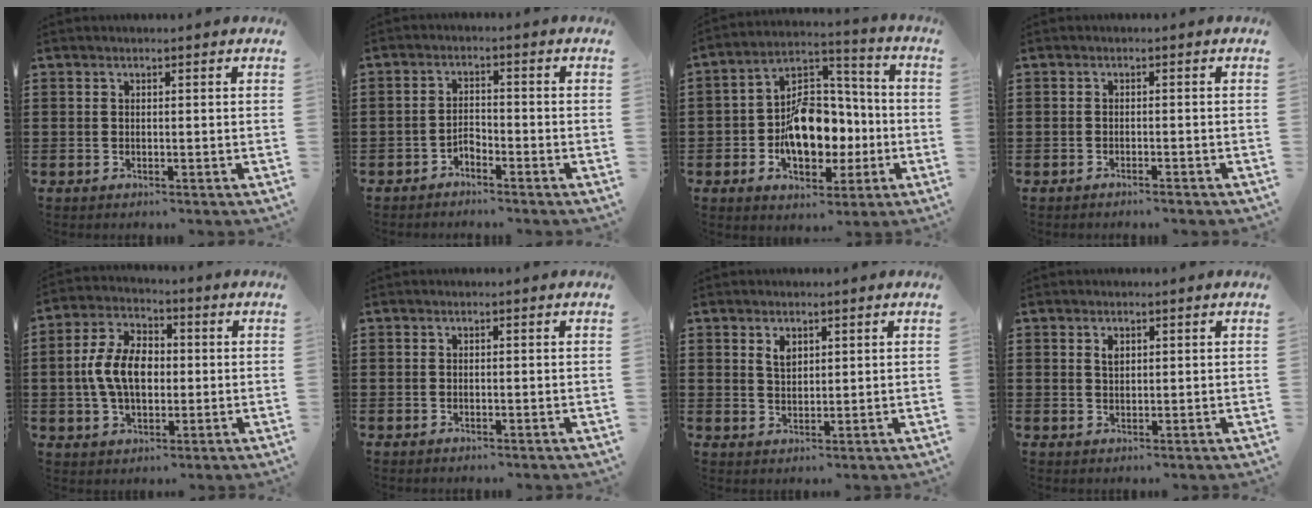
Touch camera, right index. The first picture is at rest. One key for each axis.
{"total": 2.0, "fx": -1.9, "fy": 0.6, "fz": 0.4, "tx": -0.016, "ty": 0.005, "tz": -0.041}
{"total": 11.7, "fx": -2.2, "fy": 8.2, "fz": 8.1, "tx": -0.150, "ty": 0.007, "tz": -0.034}
{"total": 1.0, "fx": -0.9, "fy": -0.1, "fz": 0.3, "tx": -0.008, "ty": -0.001, "tz": -0.018}
{"total": 8.9, "fx": -0.2, "fy": 5.8, "fz": 6.8, "tx": -0.158, "ty": 0.013, "tz": -0.009}
{"total": 0.0}
{"total": 2.3, "fx": 1.4, "fy": 1.3, "fz": 1.3, "tx": -0.031, "ty": 0.003, "tz": 0.025}
{"total": 1.4, "fx": 0.7, "fy": 0.8, "fz": 0.9, "tx": -0.020, "ty": 0.003, "tz": 0.013}